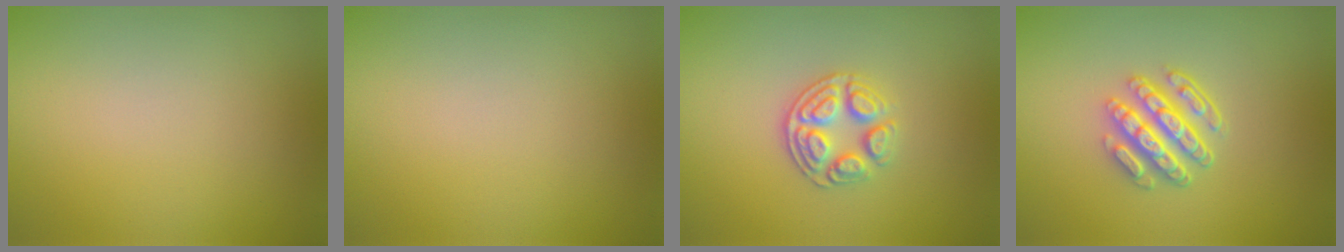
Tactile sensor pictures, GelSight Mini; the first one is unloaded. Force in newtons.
{"total": 0.0}
{"total": 3.3, "press": 2.9, "slide": 1.6}
{"total": 4.5, "press": 3.6, "slide": 2.7}